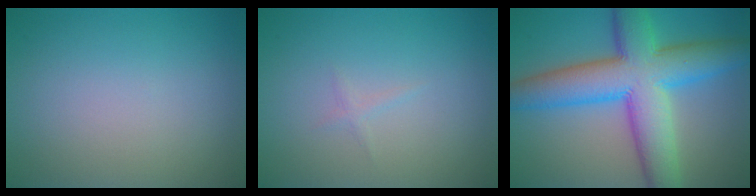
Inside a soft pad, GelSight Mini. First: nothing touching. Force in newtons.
{"total": 0.5, "press": 0.5, "slide": 0.0}
{"total": 11.3, "press": 11.3, "slide": 0.2}